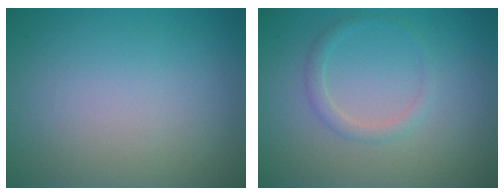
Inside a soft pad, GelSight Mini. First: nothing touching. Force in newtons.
{"total": 1.5, "press": 1.5, "slide": 0.2}